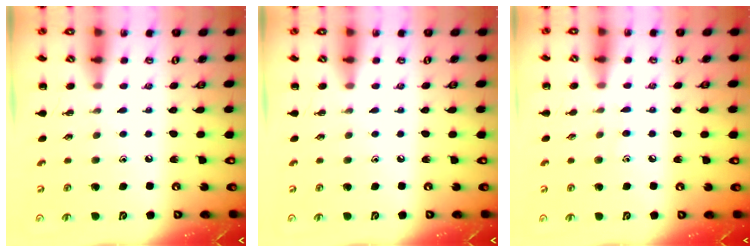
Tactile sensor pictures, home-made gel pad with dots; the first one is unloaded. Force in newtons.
{"total": 0.0}
{"total": 4.8, "press": 4.5, "slide": 1.5}